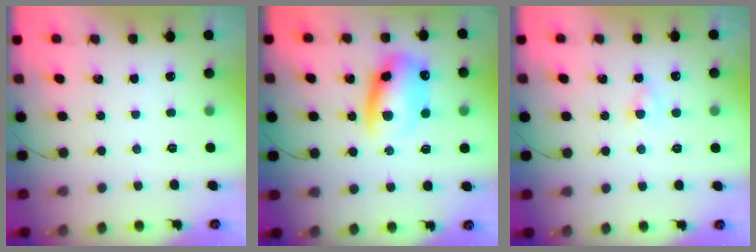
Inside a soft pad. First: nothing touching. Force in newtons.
{"total": 11.8, "press": 11.5, "slide": 2.7}
{"total": 1.9, "press": 1.6, "slide": 0.9}